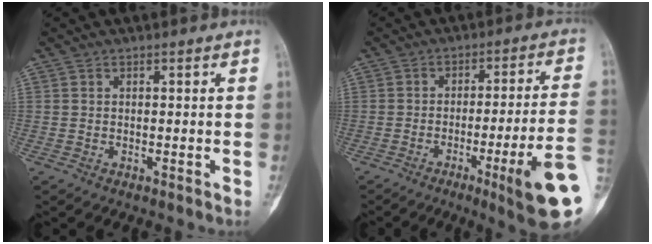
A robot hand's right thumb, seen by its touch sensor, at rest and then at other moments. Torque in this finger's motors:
{"motor_torque": [0.26, 0.84, 1.19, -0.72, 0.00]}